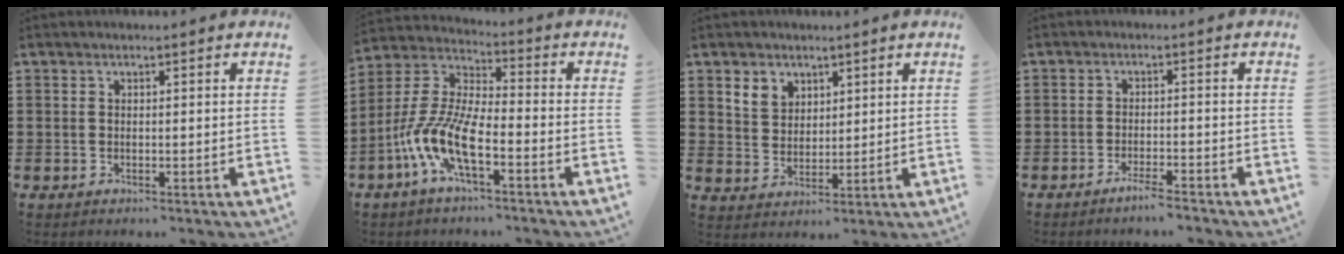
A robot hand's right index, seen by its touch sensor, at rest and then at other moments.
{"total": 9.8, "force": [-5.1, 2.4, 8.0], "torque": [-0.204, -0.018, -0.103]}
{"total": 4.0, "force": [2.4, 3.1, 0.6], "torque": [-0.027, 0.014, 0.046]}
{"total": 2.8, "force": [-2.4, 0.1, 1.5], "torque": [-0.024, 0.004, -0.044]}